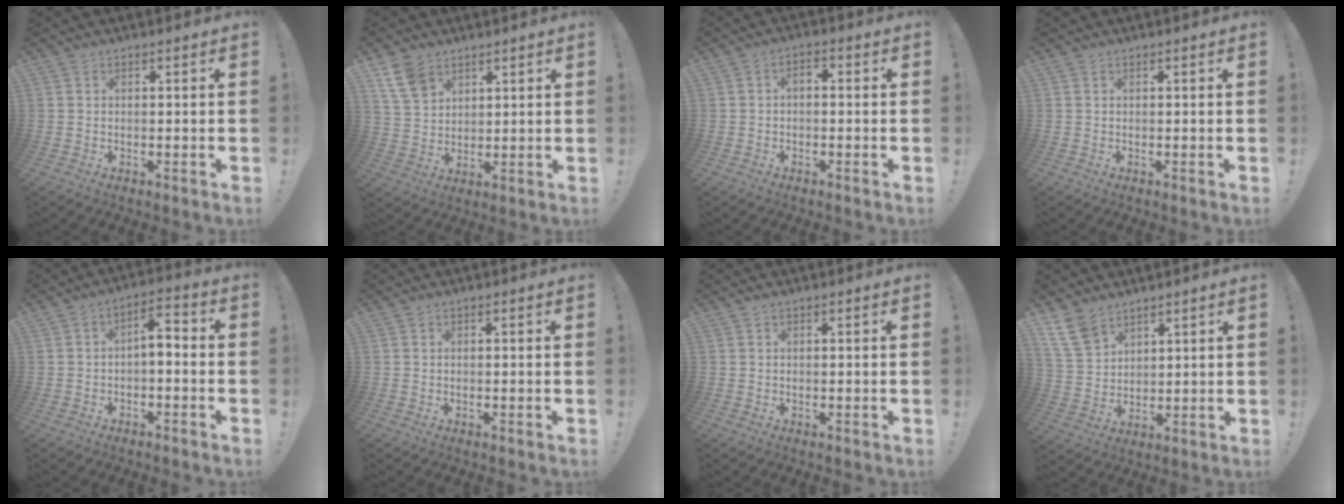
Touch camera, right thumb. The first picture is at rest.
{"total": 9.6, "force": [6.1, 6.2, 4.0], "torque": [-0.067, -0.025, 0.121]}
{"total": 2.4, "force": [-0.9, 1.2, 1.8], "torque": [-0.031, 0.007, -0.018]}
{"total": 0.0}
{"total": 5.2, "force": [-1.7, 2.5, 4.2], "torque": [-0.057, 0.006, -0.031]}
{"total": 0.0}
{"total": 0.0}
{"total": 10.7, "force": [7.6, 6.4, 4.0], "torque": [-0.073, -0.040, 0.151]}